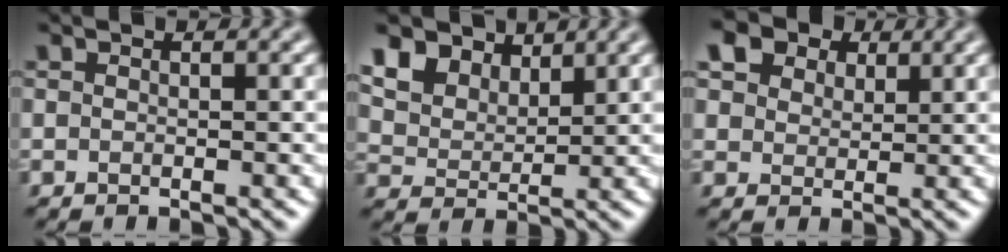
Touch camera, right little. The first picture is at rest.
{"total": 7.4, "force": [5.2, 4.3, 2.9], "torque": [-0.104, 0.004, 0.102]}
{"total": 10.2, "force": [6.2, 6.5, 4.7], "torque": [-0.112, 0.030, 0.096]}